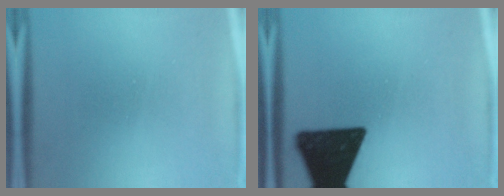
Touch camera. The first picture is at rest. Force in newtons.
{"total": 17.1}